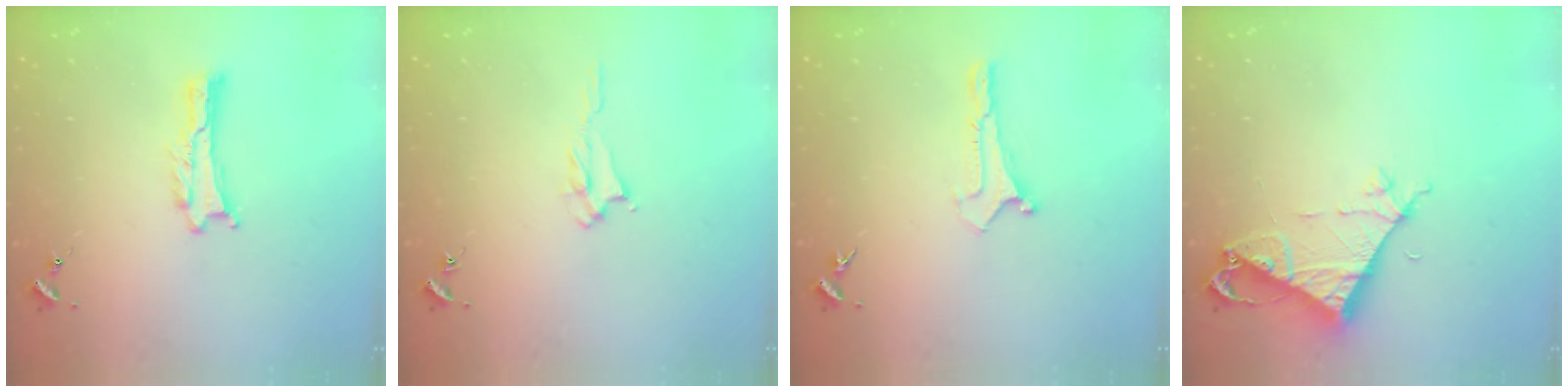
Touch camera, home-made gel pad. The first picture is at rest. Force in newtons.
{"total": 2.1, "press": 2.0, "slide": 0.3}
{"total": 0.0}
{"total": 6.9, "press": 6.9, "slide": 0.5}